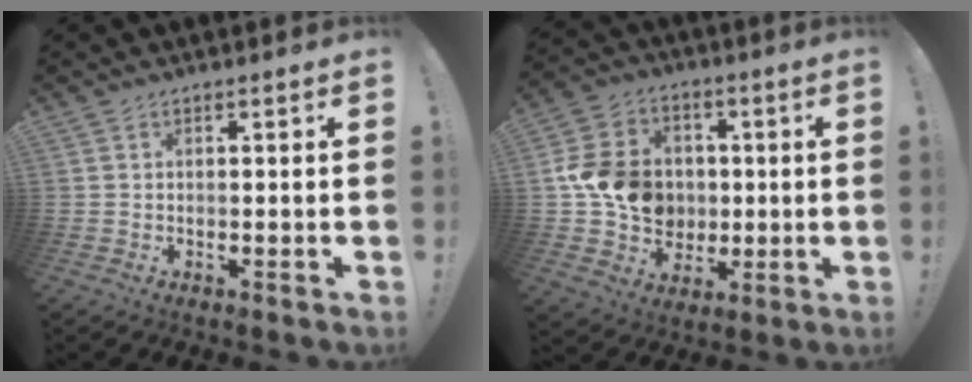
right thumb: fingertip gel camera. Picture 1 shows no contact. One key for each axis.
{"total": 15.3, "fx": -0.5, "fy": 13.2, "fz": 7.7, "tx": -0.139, "ty": 0.011, "tz": 0.000}